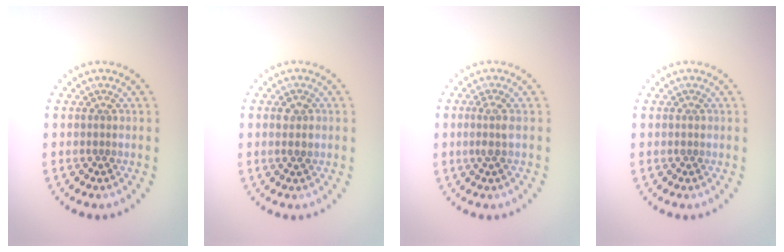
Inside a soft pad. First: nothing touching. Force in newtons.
{"total": 1.5, "press": 1.5, "slide": 0.1}
{"total": 1.4, "press": 1.1, "slide": 0.9}
{"total": 0.5, "press": 0.5, "slide": 0.0}